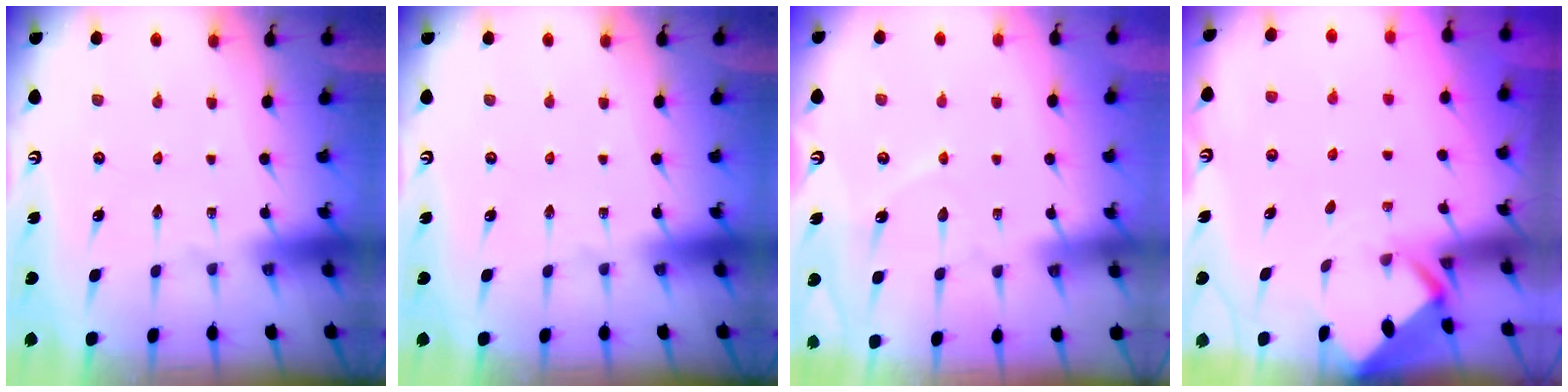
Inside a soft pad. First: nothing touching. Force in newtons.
{"total": 0.0}
{"total": 3.6, "press": 3.6, "slide": 0.1}
{"total": 2.0, "press": 2.0, "slide": 0.2}